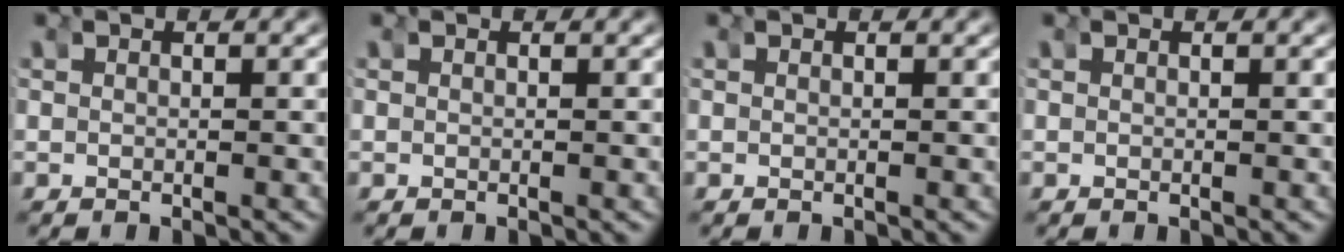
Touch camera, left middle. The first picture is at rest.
{"total": 0.0}
{"total": 0.0}
{"total": 0.0}